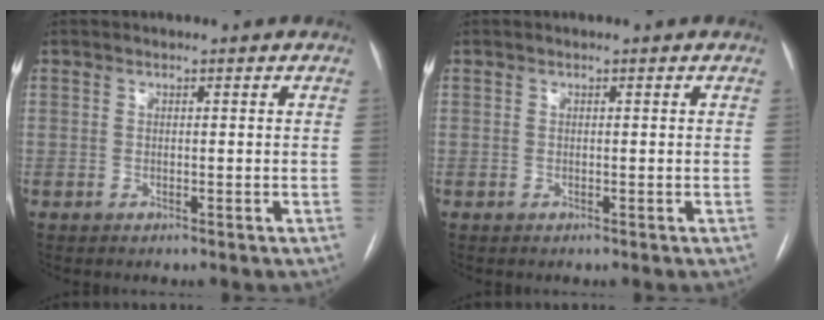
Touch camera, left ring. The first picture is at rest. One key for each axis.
{"total": 0.0}